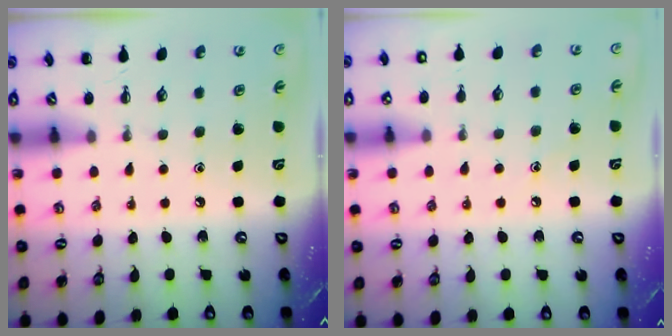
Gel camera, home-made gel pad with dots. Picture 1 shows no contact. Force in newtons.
{"total": 6.4, "press": 6.1, "slide": 1.9}